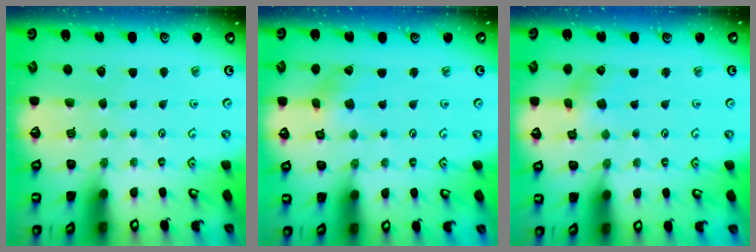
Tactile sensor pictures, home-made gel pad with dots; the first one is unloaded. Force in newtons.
{"total": 1.7, "press": 1.7, "slide": 0.3}
{"total": 1.2, "press": 1.2, "slide": 0.2}